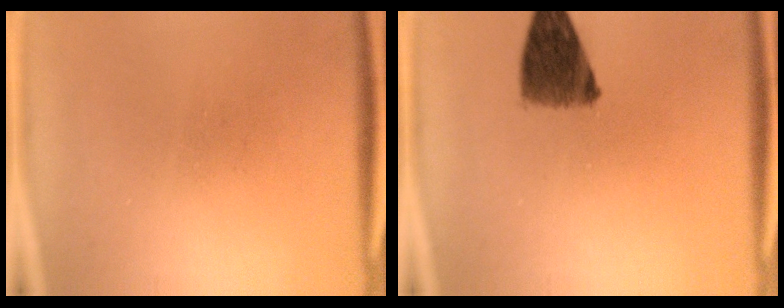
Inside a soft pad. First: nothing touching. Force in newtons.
{"total": 8.1}